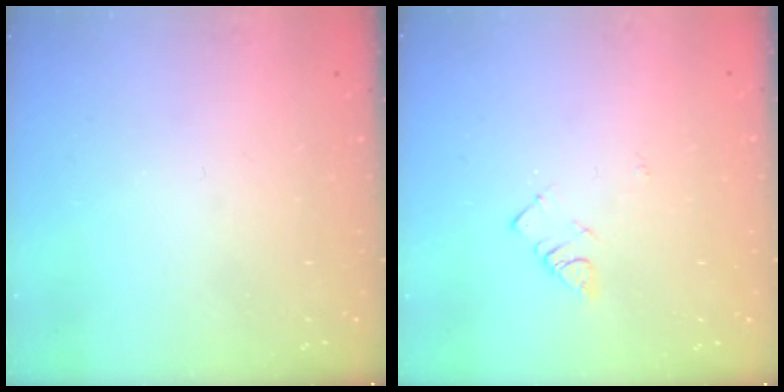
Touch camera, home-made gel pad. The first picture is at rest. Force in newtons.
{"total": 2.9, "press": 2.9, "slide": 0.5}